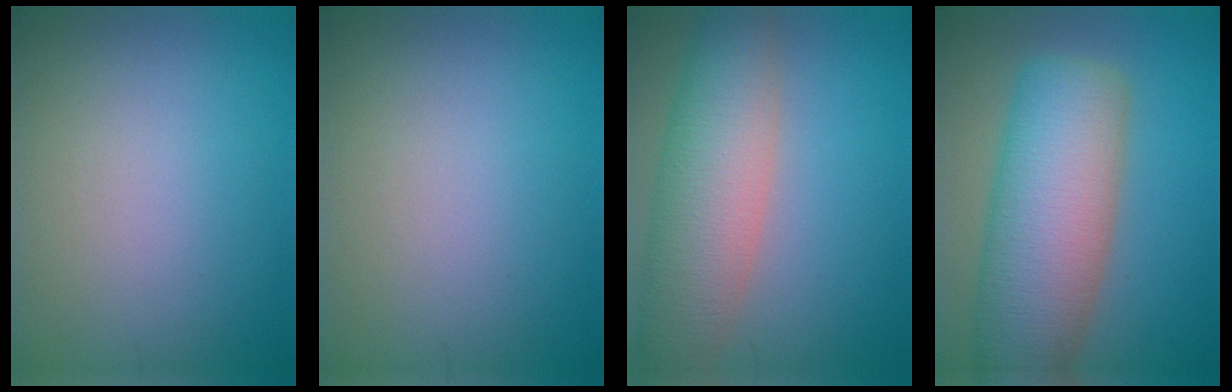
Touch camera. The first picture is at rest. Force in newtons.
{"total": 0.0}
{"total": 8.2, "press": 8.2, "slide": 0.3}
{"total": 11.1, "press": 11.1, "slide": 0.7}